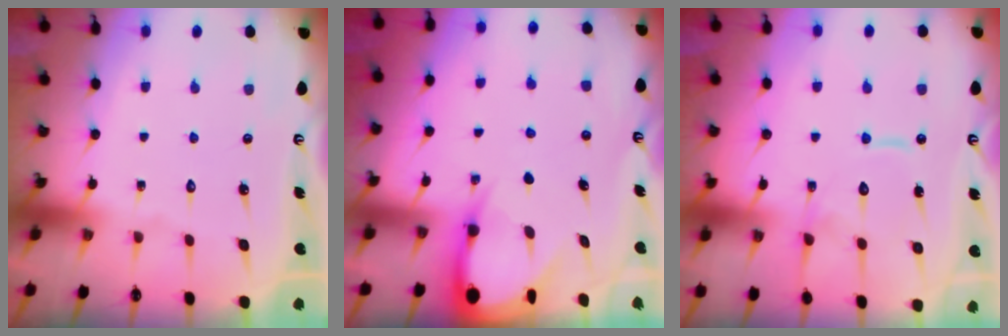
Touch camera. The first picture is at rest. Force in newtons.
{"total": 5.0, "press": 4.9, "slide": 0.6}
{"total": 11.7, "press": 11.7, "slide": 1.0}